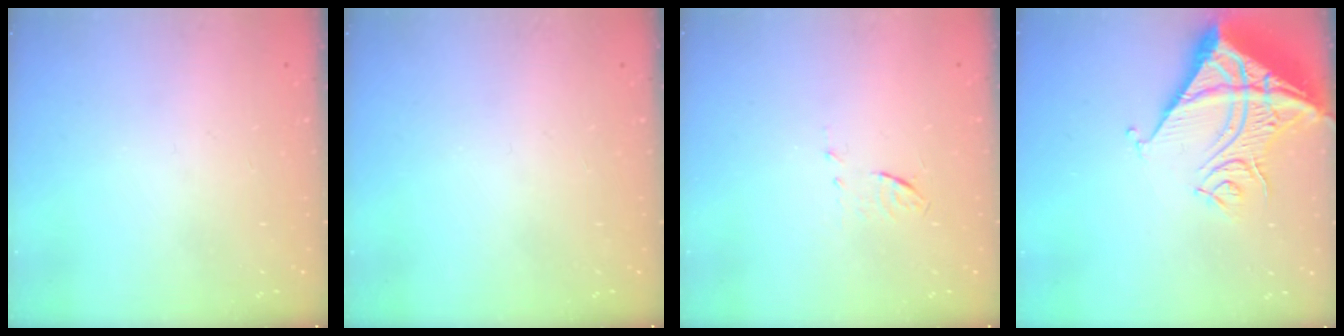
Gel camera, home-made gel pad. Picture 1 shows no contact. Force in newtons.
{"total": 0.0}
{"total": 4.2, "press": 4.1, "slide": 0.9}
{"total": 18.3, "press": 18.1, "slide": 2.4}